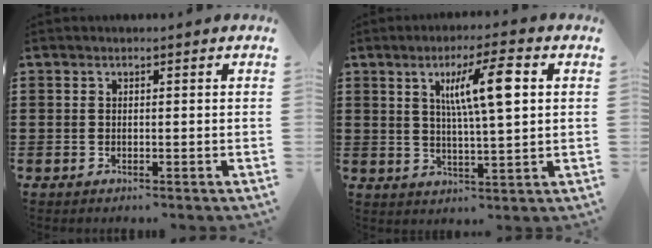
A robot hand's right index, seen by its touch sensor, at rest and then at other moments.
{"total": 8.8, "force": [2.7, 1.5, 8.3], "torque": [-0.157, 0.006, 0.039]}